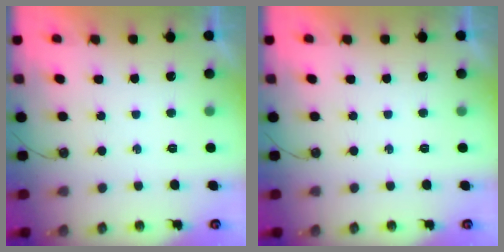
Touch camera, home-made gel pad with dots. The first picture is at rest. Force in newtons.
{"total": 0.0}